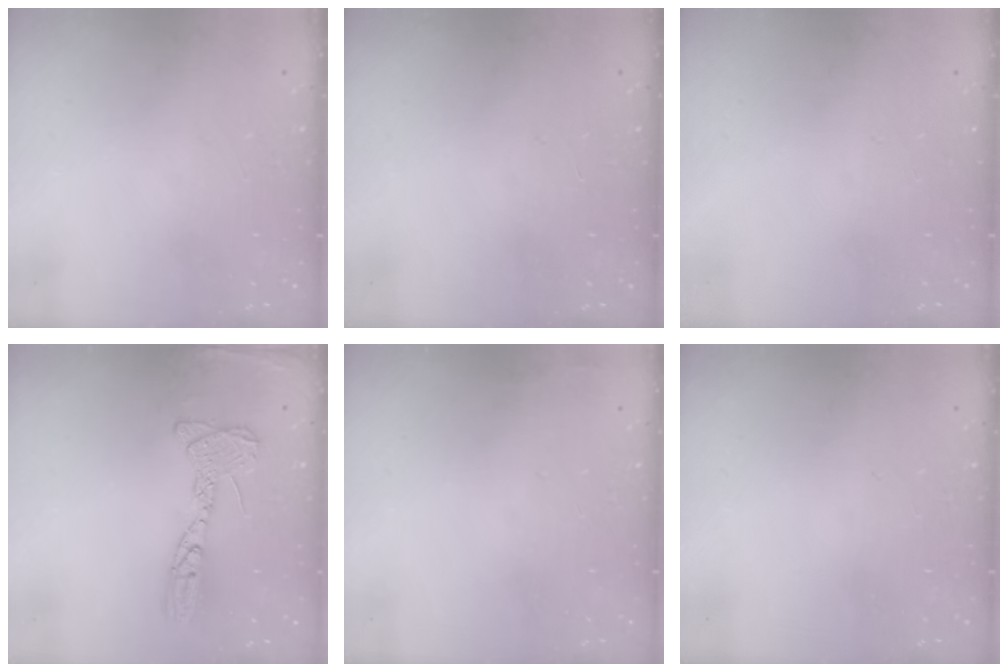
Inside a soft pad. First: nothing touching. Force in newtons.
{"total": 0.0}
{"total": 0.0}
{"total": 13.8, "press": 13.7, "slide": 1.3}
{"total": 2.9, "press": 2.4, "slide": 1.6}
{"total": 0.0}